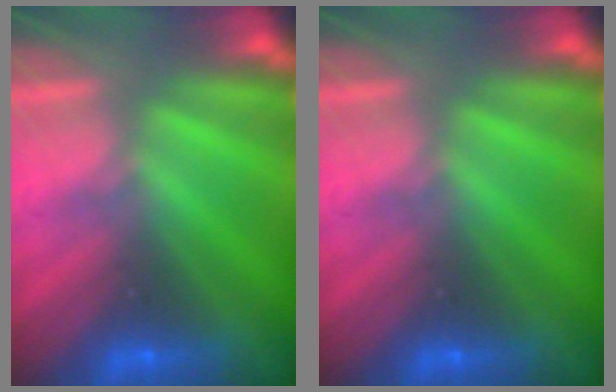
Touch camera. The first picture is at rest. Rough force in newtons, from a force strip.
{"total": 0.0}